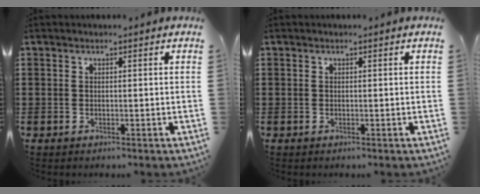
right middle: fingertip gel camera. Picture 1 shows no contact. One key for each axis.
{"total": 0.0}